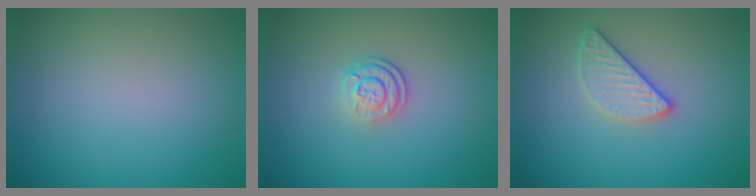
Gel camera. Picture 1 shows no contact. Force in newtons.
{"total": 2.5, "press": 1.9, "slide": 1.7}
{"total": 2.5, "press": 2.3, "slide": 1.0}